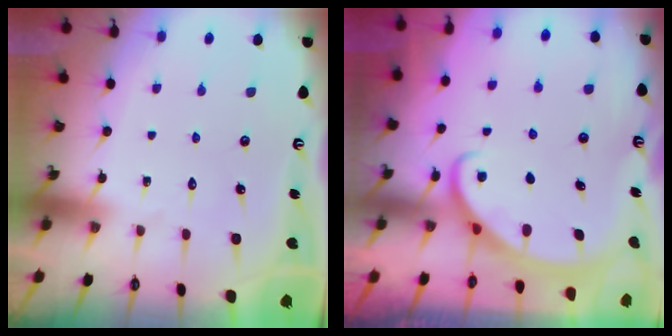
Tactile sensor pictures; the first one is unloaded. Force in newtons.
{"total": 2.8, "press": 2.8, "slide": 0.4}